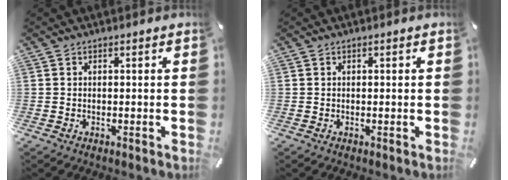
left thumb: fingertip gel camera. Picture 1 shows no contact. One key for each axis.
{"total": 0.0}